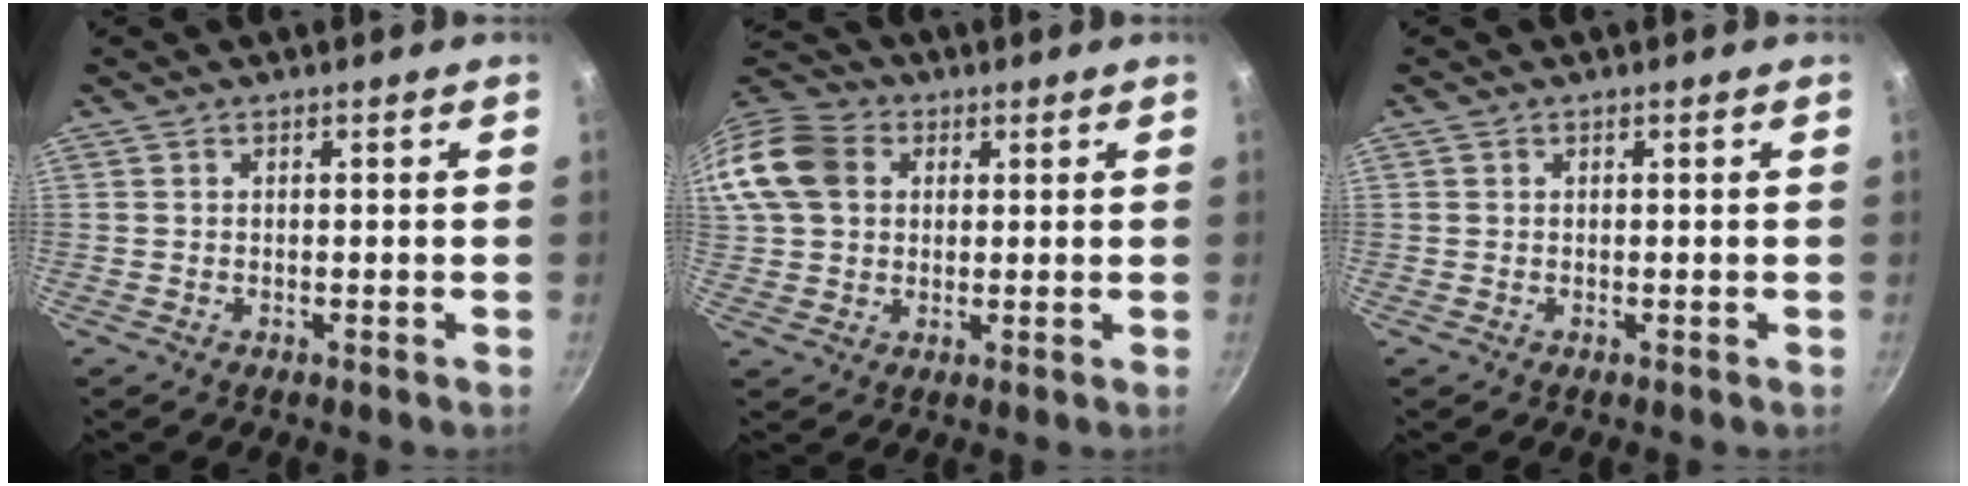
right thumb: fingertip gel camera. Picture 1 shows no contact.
{"total": 16.7, "force": [4.0, 13.4, 9.0], "torque": [-0.200, 0.030, 0.061]}
{"total": 0.5, "force": [0.2, 0.4, 0.2], "torque": [-0.004, 0.001, 0.001]}